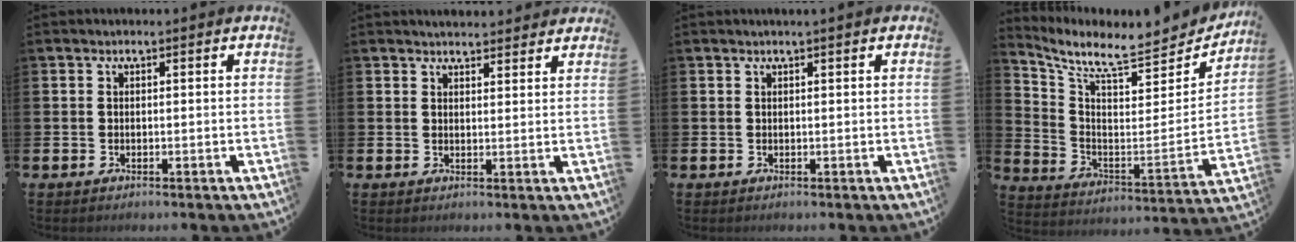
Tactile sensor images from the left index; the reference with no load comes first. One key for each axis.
{"total": 3.0, "fx": 3.0, "fy": 0.5, "fz": -0.1, "tx": -0.002, "ty": -0.015, "tz": 0.055}
{"total": 0.7, "fx": 0.5, "fy": -0.1, "fz": 0.5, "tx": -0.005, "ty": 0.000, "tz": 0.007}
{"total": 8.5, "fx": 7.2, "fy": 2.1, "fz": 4.0, "tx": -0.090, "ty": -0.068, "tz": 0.113}